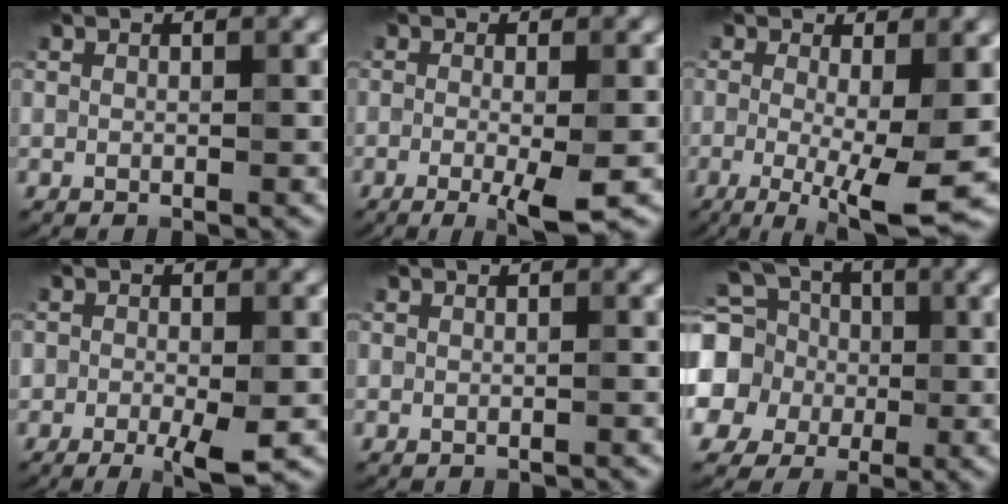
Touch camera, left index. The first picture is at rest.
{"total": 3.7, "force": [-1.2, 0.5, 3.5], "torque": [-0.062, -0.012, -0.023]}
{"total": 7.8, "force": [-1.4, 1.8, 7.5], "torque": [-0.125, -0.021, -0.020]}
{"total": 3.8, "force": [-1.7, 1.6, 3.0], "torque": [-0.046, -0.004, -0.031]}
{"total": 0.9, "force": [-0.5, 0.8, -0.3], "torque": [0.017, -0.003, -0.010]}
{"total": 13.3, "force": [0.7, 11.9, 5.9], "torque": [-0.169, 0.014, -0.021]}